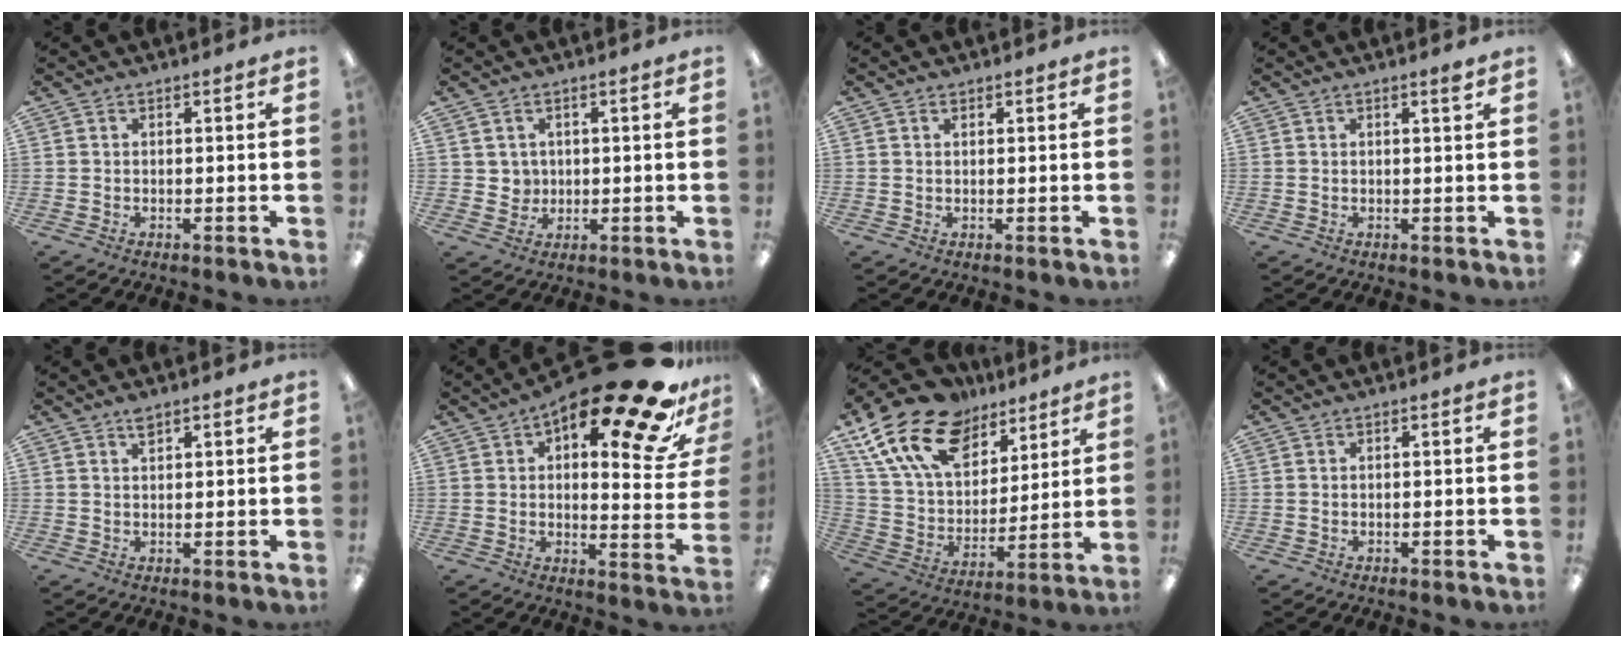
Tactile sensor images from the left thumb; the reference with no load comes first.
{"total": 3.5, "force": [1.4, 3.3, 0.0], "torque": [0.003, 0.000, 0.022]}
{"total": 1.0, "force": [0.6, 0.6, 0.5], "torque": [-0.010, 0.002, 0.011]}
{"total": 1.5, "force": [1.1, 0.0, 1.0], "torque": [-0.013, -0.005, 0.018]}
{"total": 1.9, "force": [1.4, 0.7, 1.1], "torque": [-0.017, -0.003, 0.023]}
{"total": 23.1, "force": [14.9, 6.4, 16.4], "torque": [-0.218, -0.102, 0.234]}
{"total": 20.1, "force": [12.3, 12.0, 10.5], "torque": [-0.207, -0.055, 0.228]}
{"total": 0.0}